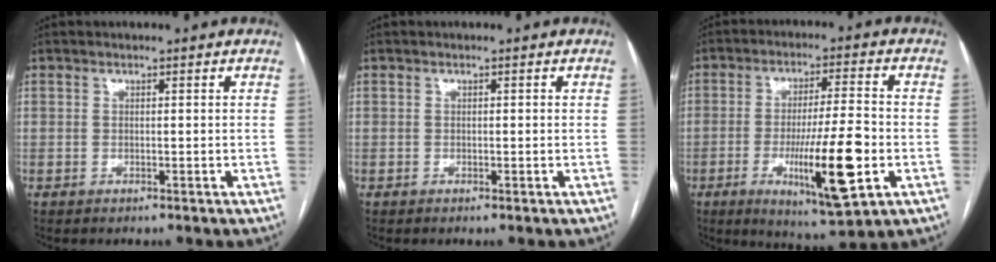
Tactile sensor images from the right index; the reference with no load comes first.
{"total": 0.0}
{"total": 14.4, "force": [-4.3, 1.5, 13.7], "torque": [-0.233, -0.020, -0.065]}